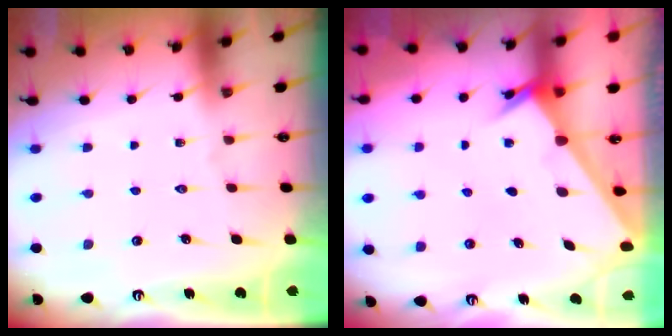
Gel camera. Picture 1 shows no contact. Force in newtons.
{"total": 2.3, "press": 2.3, "slide": 0.3}